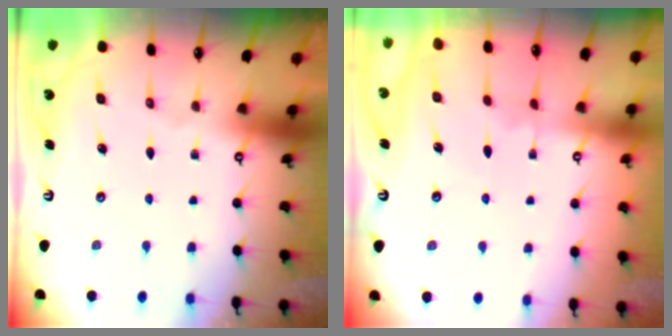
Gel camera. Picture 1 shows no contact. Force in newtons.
{"total": 2.8, "press": 2.8, "slide": 0.4}